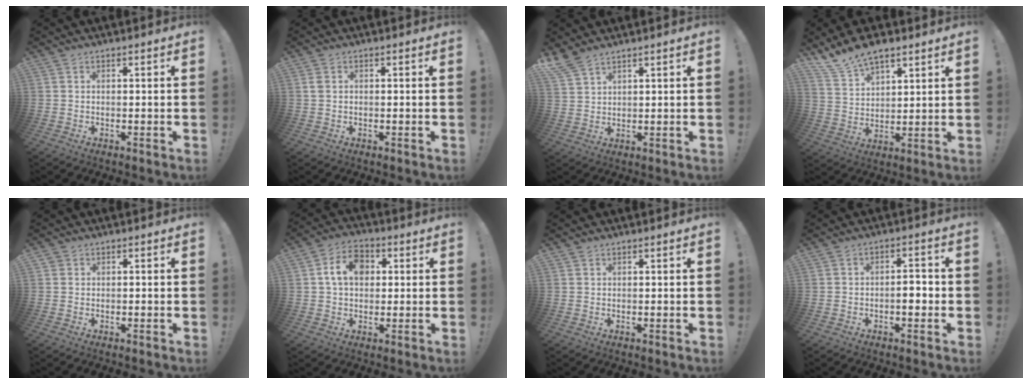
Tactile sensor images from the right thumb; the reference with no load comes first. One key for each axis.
{"total": 1.4, "fx": 0.4, "fy": 0.9, "fz": 0.9, "tx": -0.018, "ty": 0.006, "tz": 0.007}
{"total": 5.5, "fx": 4.6, "fy": 1.5, "fz": 2.5, "tx": -0.055, "ty": -0.024, "tz": 0.088}
{"total": 10.5, "fx": 8.4, "fy": 5.3, "fz": 3.3, "tx": -0.072, "ty": -0.054, "tz": 0.165}
{"total": 0.6, "fx": 0.0, "fy": 0.6, "fz": 0.1, "tx": -0.001, "ty": 0.001, "tz": 0.000}
{"total": 10.5, "fx": 2.3, "fy": 7.9, "fz": 6.5, "tx": -0.099, "ty": 0.013, "tz": 0.043}
{"total": 0.6, "fx": 0.5, "fy": 0.3, "fz": 0.0, "tx": 0.004, "ty": -0.003, "tz": 0.009}
{"total": 4.8, "fx": -1.5, "fy": 2.1, "fz": 4.1, "tx": -0.053, "ty": 0.006, "tz": -0.031}